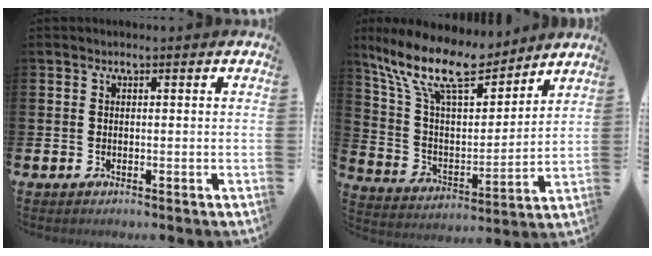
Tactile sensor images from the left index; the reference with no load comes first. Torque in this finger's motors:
{"motor_torque": [0.83, -1.30, 1.05, 0.21]}